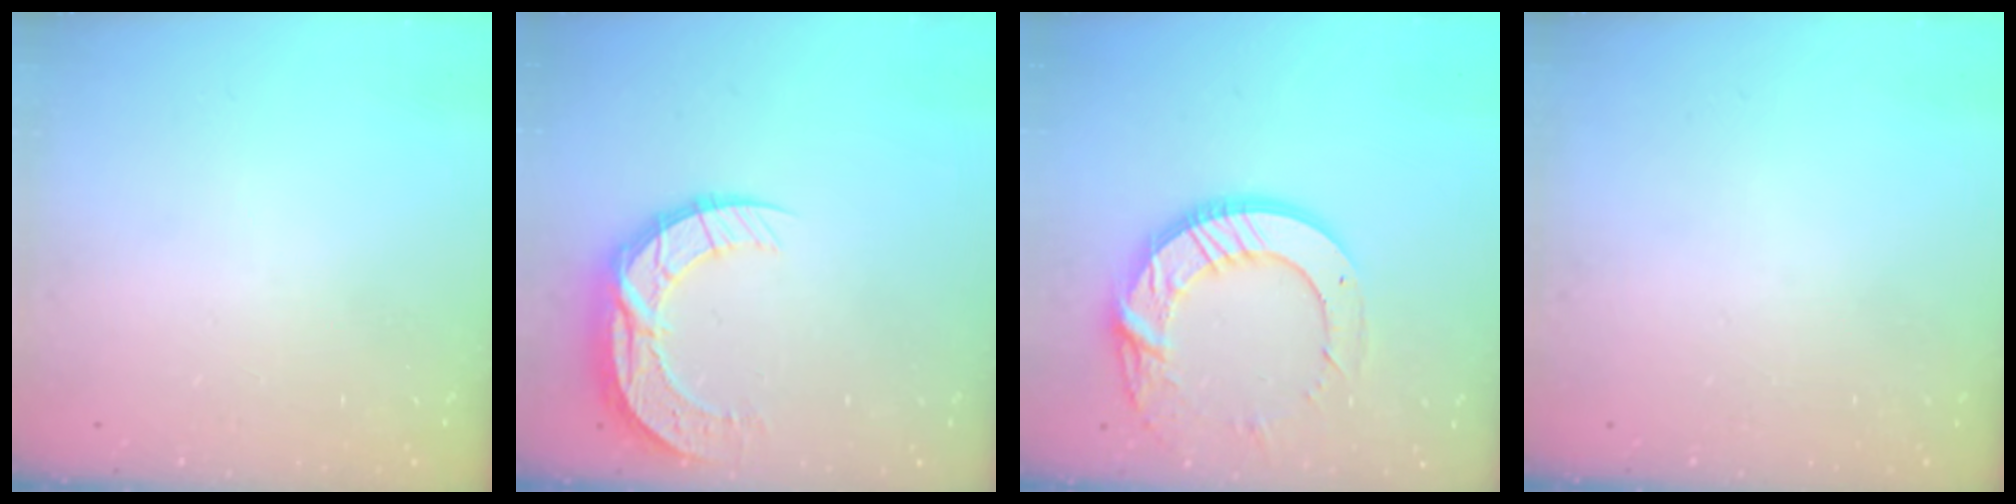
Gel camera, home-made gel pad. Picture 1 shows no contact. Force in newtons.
{"total": 10.6, "press": 10.6, "slide": 0.7}
{"total": 17.1, "press": 17.0, "slide": 1.5}
{"total": 0.0}